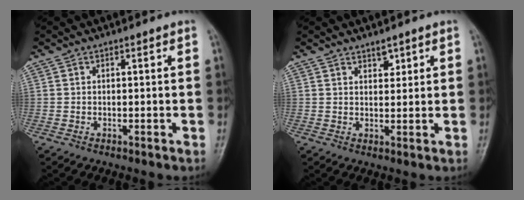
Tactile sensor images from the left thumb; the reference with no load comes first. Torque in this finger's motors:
{"motor_torque": [-0.12, -0.07, -0.30, -0.23, -0.03]}